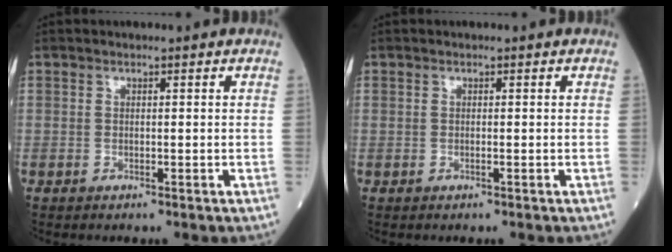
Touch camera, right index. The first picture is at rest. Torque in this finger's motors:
{"motor_torque": [0.02, -0.05, 0.10, 0.01]}